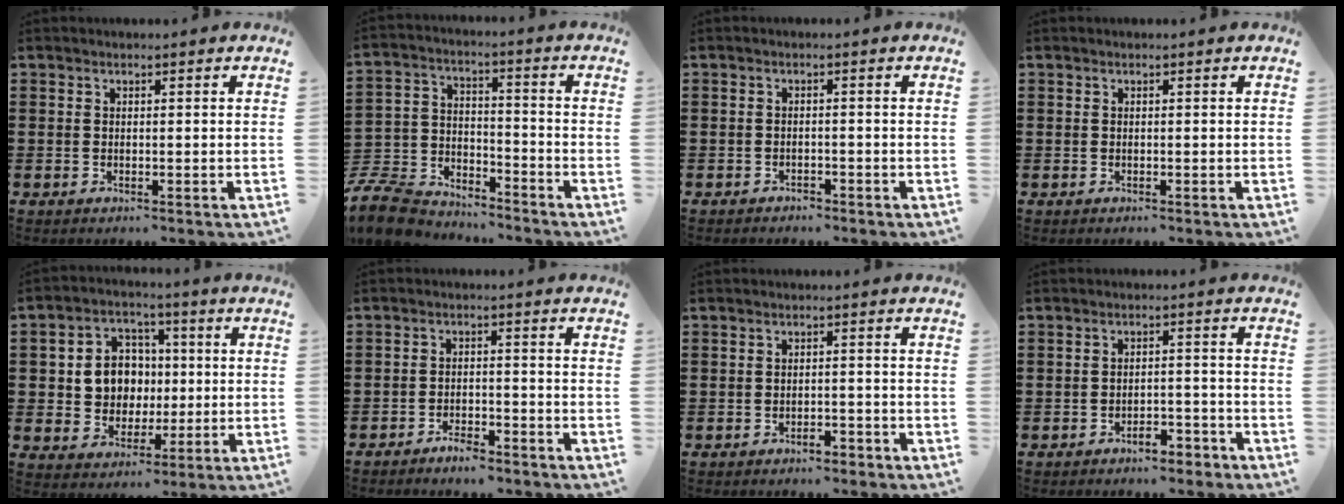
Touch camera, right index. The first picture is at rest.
{"total": 9.7, "force": [-9.1, 2.6, 2.0], "torque": [-0.062, 0.019, -0.186]}
{"total": 1.3, "force": [-1.2, 0.3, 0.0], "torque": [-0.006, 0.002, -0.027]}
{"total": 0.0}
{"total": 7.1, "force": [0.5, 6.5, 2.6], "torque": [-0.071, 0.017, 0.009]}
{"total": 2.8, "force": [-2.7, 0.5, 0.5], "torque": [-0.015, 0.005, -0.055]}
{"total": 1.8, "force": [-1.7, 0.3, 0.5], "torque": [-0.016, -0.006, -0.033]}
{"total": 3.4, "force": [-3.1, 0.8, 1.2], "torque": [-0.023, 0.004, -0.061]}